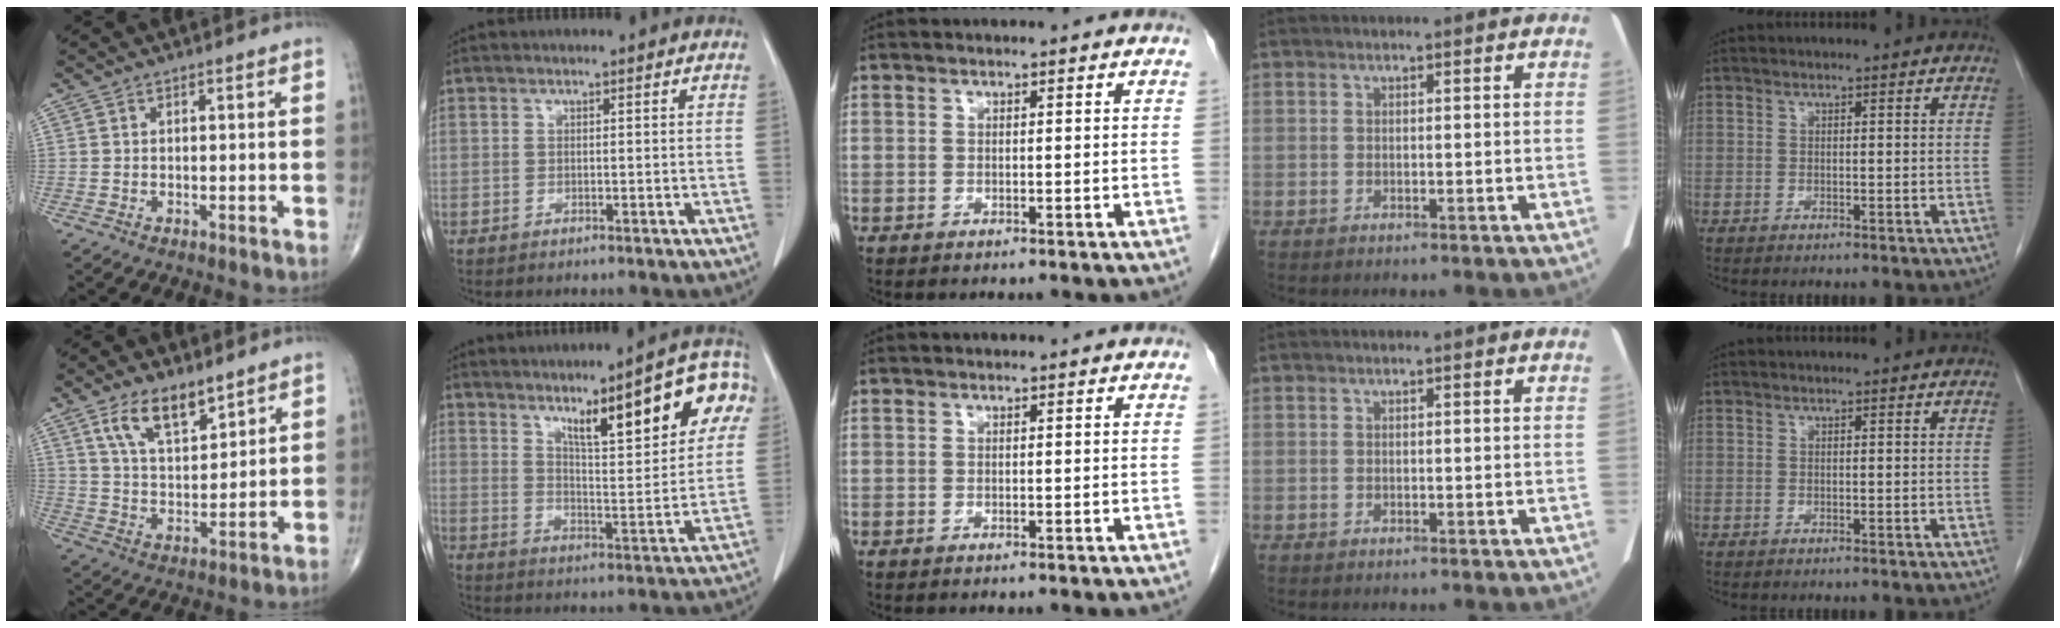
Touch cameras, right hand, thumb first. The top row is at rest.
{"thumb": {"total": 10.4, "force": [6.7, 4.5, 6.6], "torque": [-0.103, -0.037, 0.131]}, "index": {"total": 17.2, "force": [8.4, 3.3, 14.6], "torque": [-0.191, 0.012, 0.123]}}